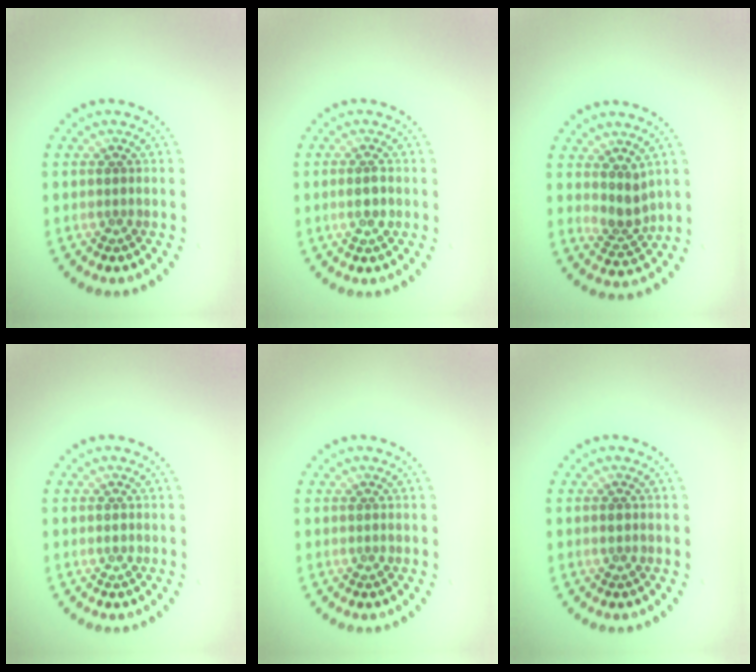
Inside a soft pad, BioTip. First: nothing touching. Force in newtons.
{"total": 1.6, "press": 1.6, "slide": 0.3}
{"total": 2.5, "press": 2.0, "slide": 1.6}
{"total": 0.6, "press": 0.6, "slide": 0.1}
{"total": 0.0}
{"total": 0.7, "press": 0.7, "slide": 0.1}